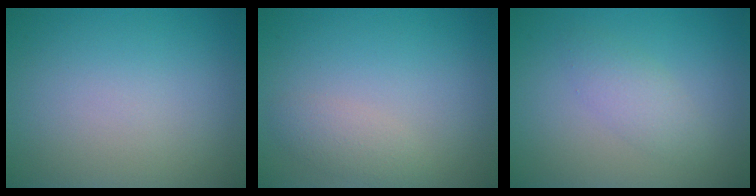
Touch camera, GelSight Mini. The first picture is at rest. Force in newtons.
{"total": 1.7, "press": 1.7, "slide": 0.0}
{"total": 2.0, "press": 2.0, "slide": 0.1}